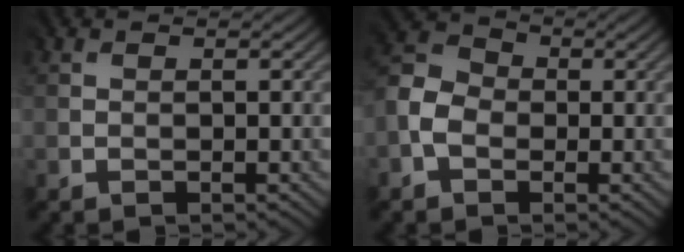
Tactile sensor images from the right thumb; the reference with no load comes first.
{"total": 4.6, "force": [-2.0, 3.5, 2.3], "torque": [-0.059, 0.004, -0.048]}